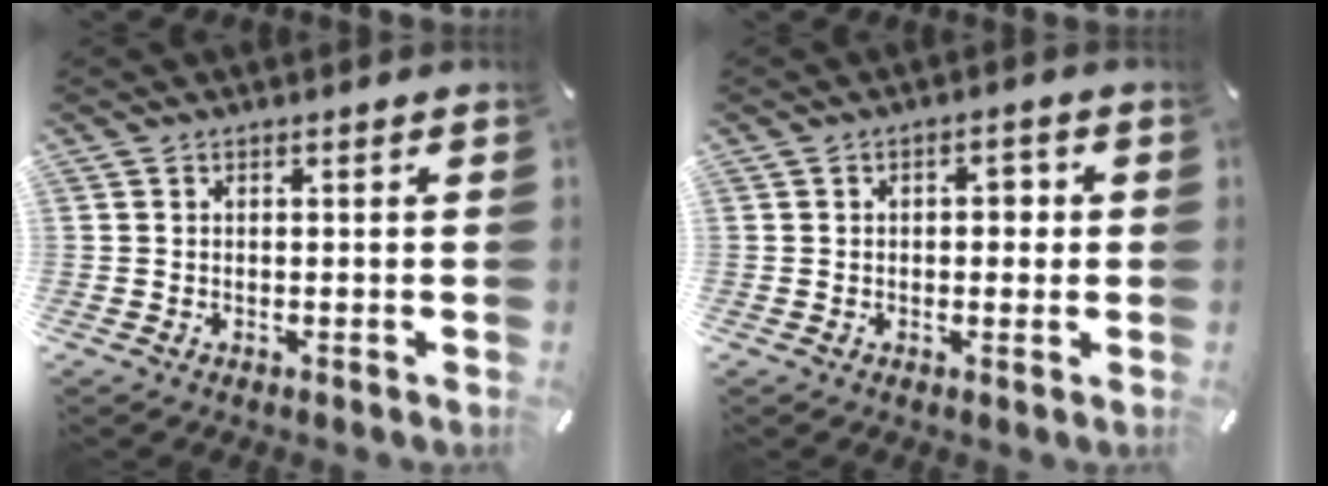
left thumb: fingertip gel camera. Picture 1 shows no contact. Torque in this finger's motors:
{"motor_torque": [-0.06, -0.43, -0.13, -0.02, -0.04]}